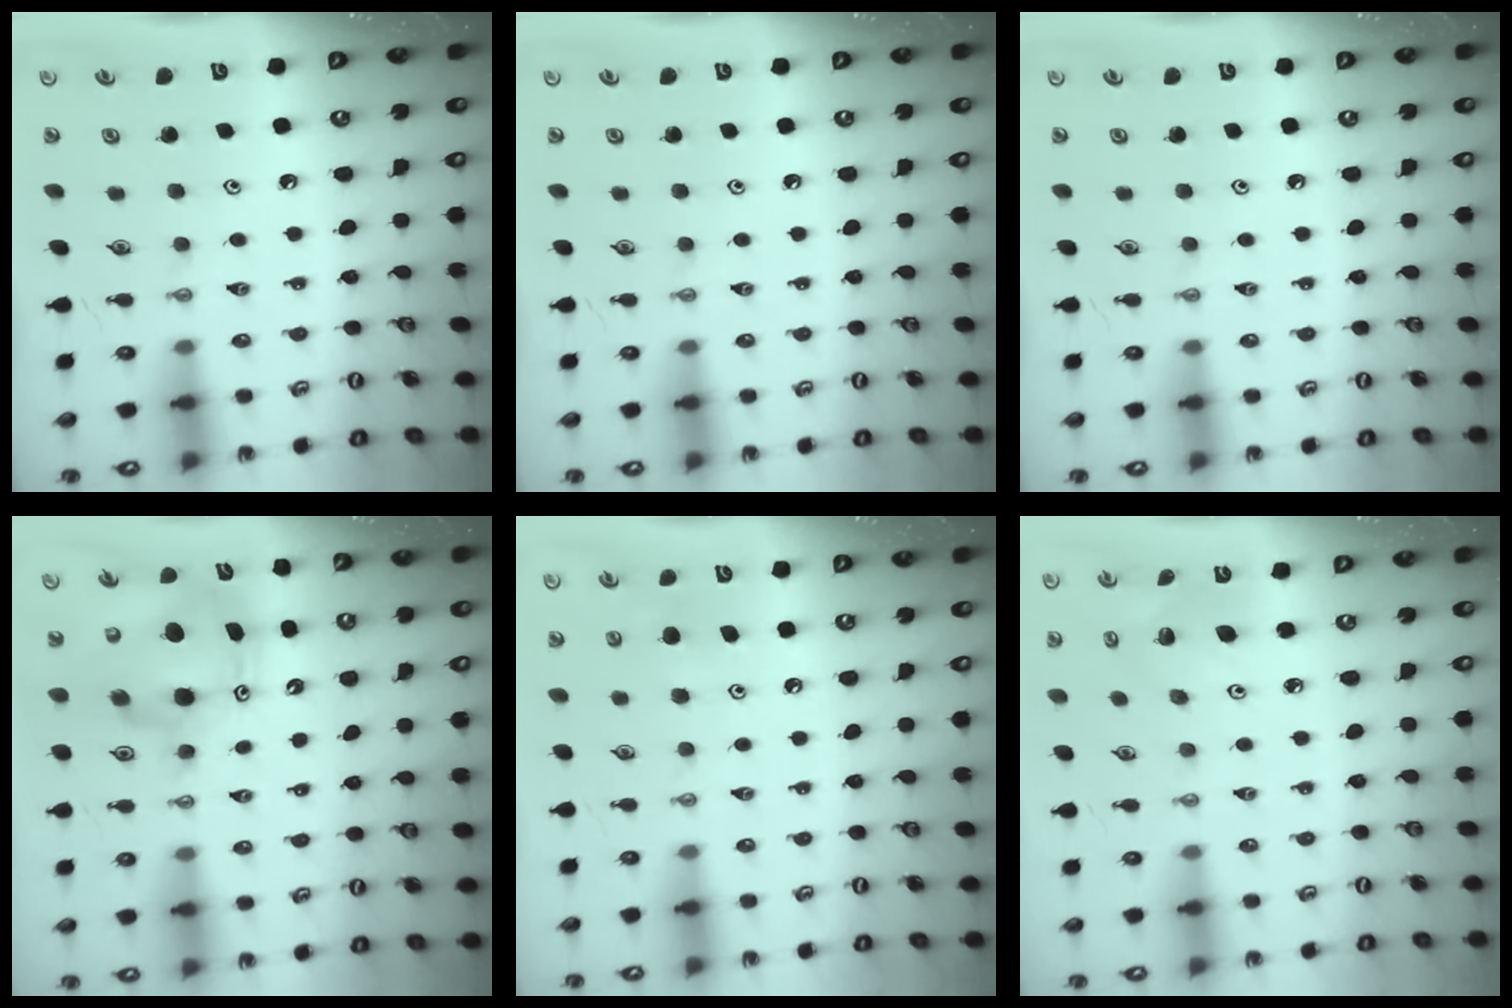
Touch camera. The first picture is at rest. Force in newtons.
{"total": 0.0}
{"total": 0.0}
{"total": 10.5, "press": 10.4, "slide": 0.9}
{"total": 6.4, "press": 6.4, "slide": 0.4}
{"total": 7.4, "press": 7.2, "slide": 1.7}